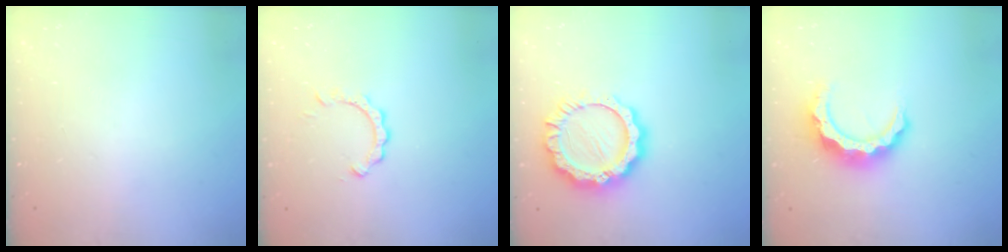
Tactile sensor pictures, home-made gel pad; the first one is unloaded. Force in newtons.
{"total": 2.3, "press": 2.3, "slide": 0.2}
{"total": 12.5, "press": 12.5, "slide": 1.1}
{"total": 9.9, "press": 9.8, "slide": 1.1}